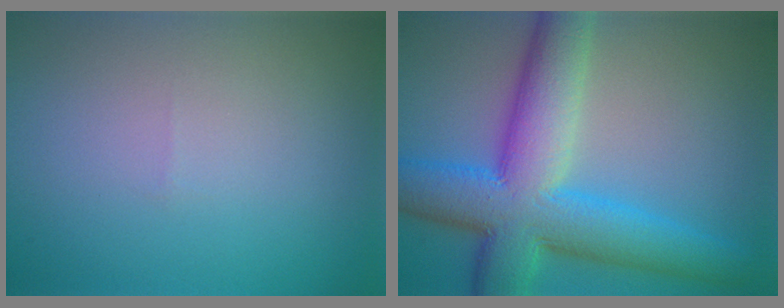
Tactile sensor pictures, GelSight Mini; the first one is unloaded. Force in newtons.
{"total": 11.4, "press": 11.4, "slide": 0.1}